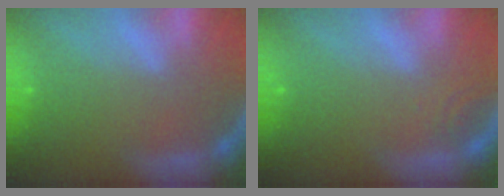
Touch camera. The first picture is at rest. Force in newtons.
{"total": 1.0}